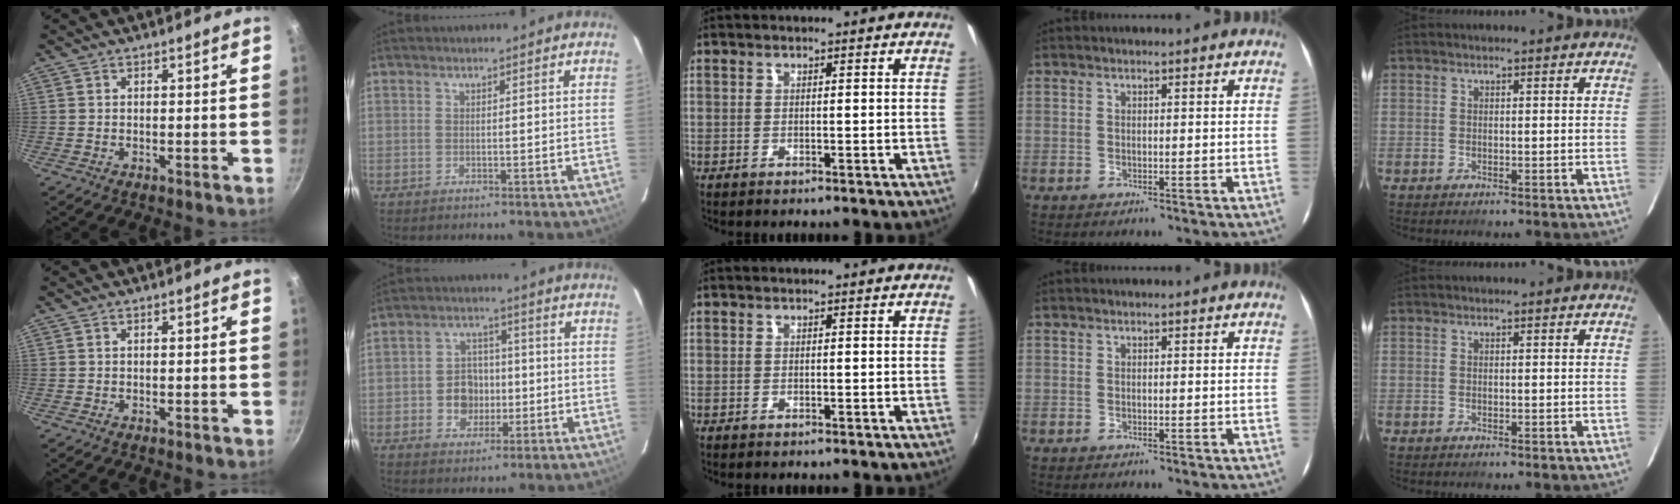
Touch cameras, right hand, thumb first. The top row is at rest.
{"index": {"total": 7.1, "force": [-1.7, 6.1, 3.1], "torque": [-0.073, 0.019, -0.022]}}